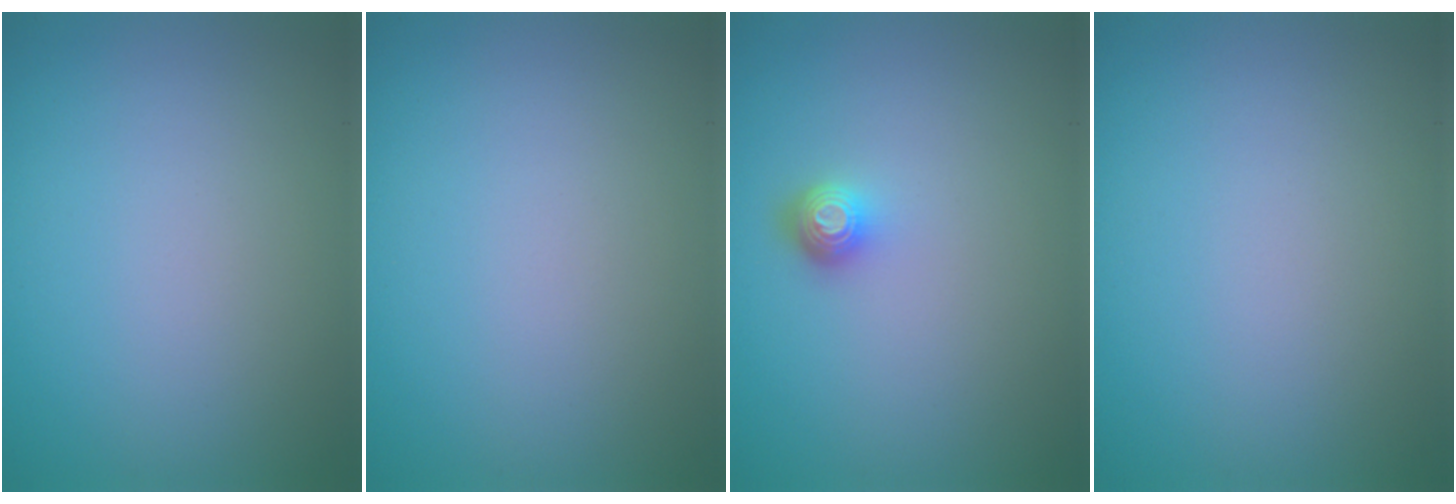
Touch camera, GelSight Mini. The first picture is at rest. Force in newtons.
{"total": 0.0}
{"total": 1.7, "press": 1.3, "slide": 1.1}
{"total": 0.0}